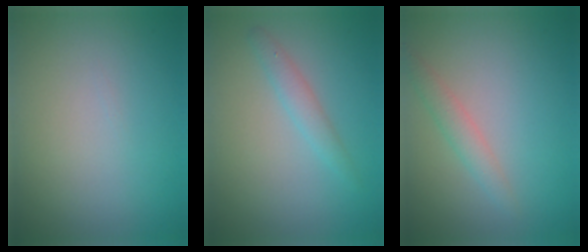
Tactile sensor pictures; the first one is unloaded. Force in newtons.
{"total": 1.6, "press": 1.6, "slide": 0.1}
{"total": 1.7, "press": 1.7, "slide": 0.0}